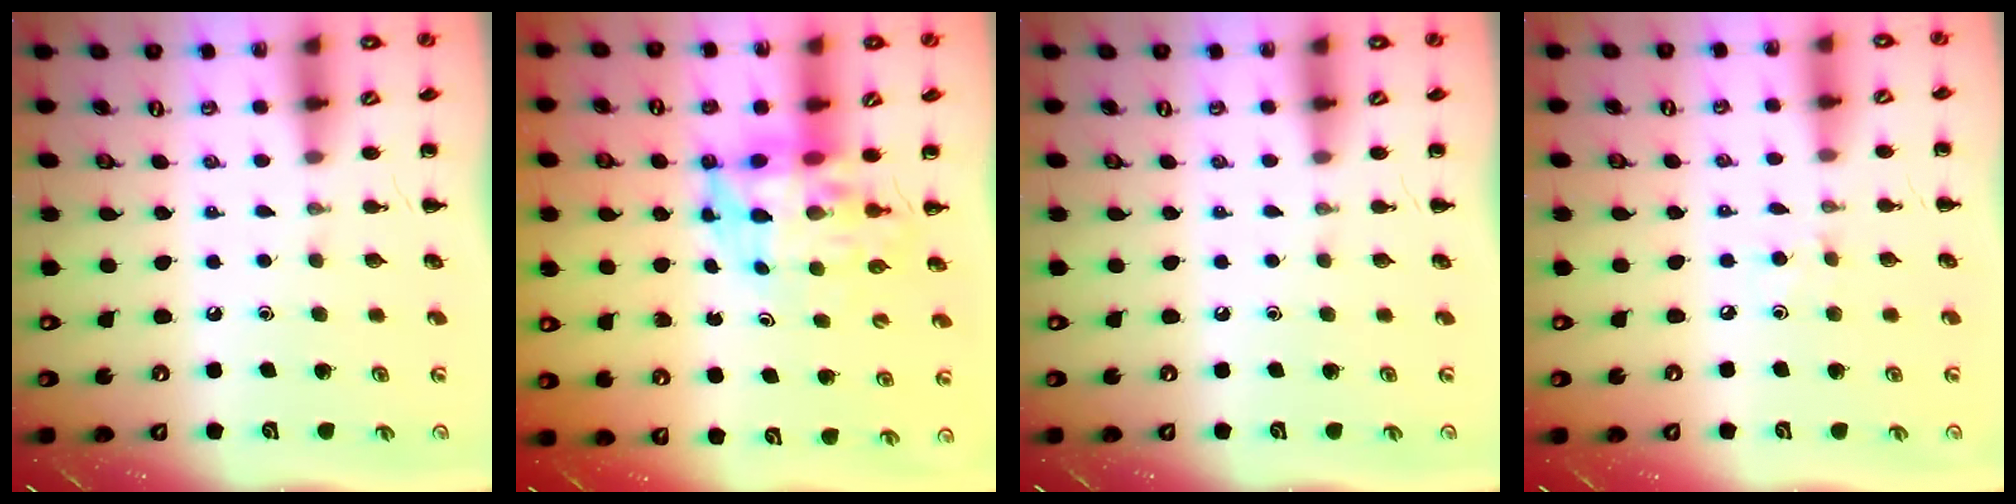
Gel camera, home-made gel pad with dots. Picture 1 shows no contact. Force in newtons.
{"total": 7.4, "press": 7.0, "slide": 2.4}
{"total": 0.0}
{"total": 4.2, "press": 4.0, "slide": 1.1}